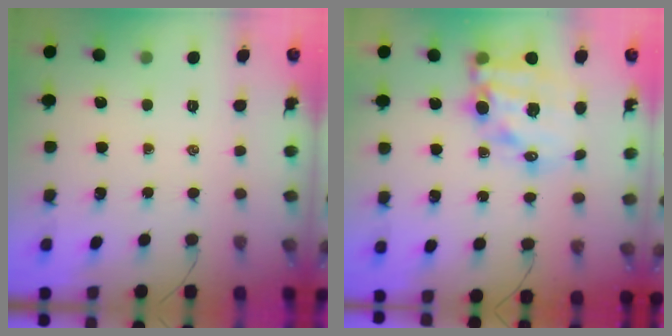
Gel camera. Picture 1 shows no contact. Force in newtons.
{"total": 17.1, "press": 16.7, "slide": 3.7}